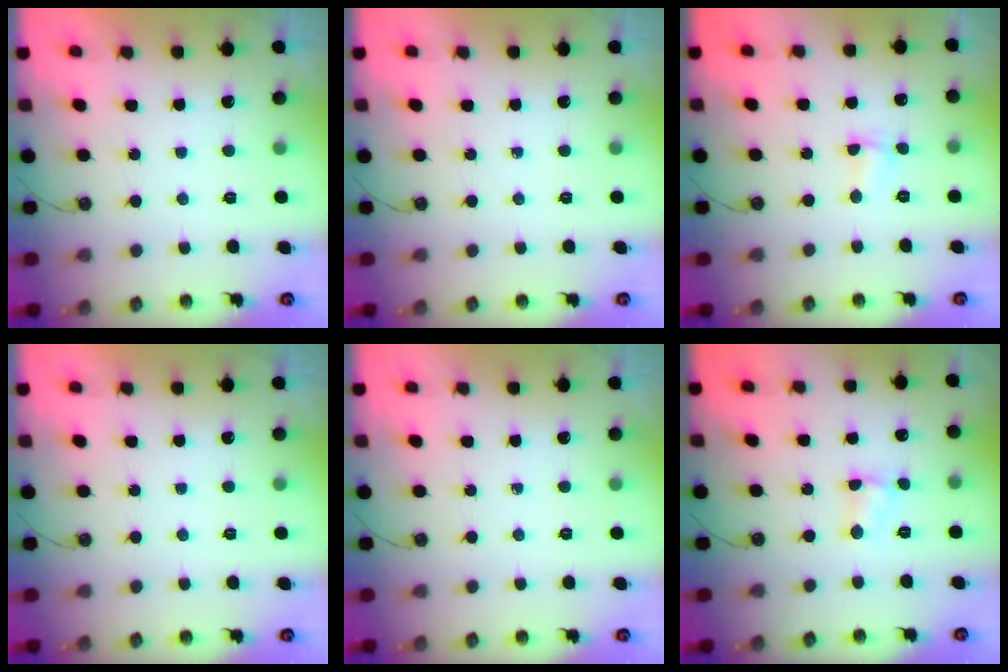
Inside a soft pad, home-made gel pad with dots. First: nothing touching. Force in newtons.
{"total": 0.0}
{"total": 2.4, "press": 2.4, "slide": 0.6}
{"total": 0.0}
{"total": 0.0}
{"total": 4.4, "press": 4.4, "slide": 0.4}